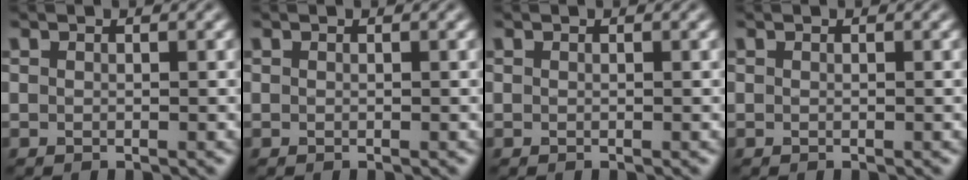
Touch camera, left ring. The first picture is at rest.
{"total": 0.0}
{"total": 0.0}
{"total": 0.0}